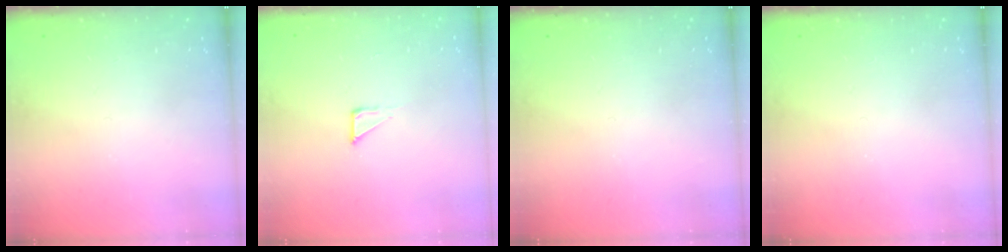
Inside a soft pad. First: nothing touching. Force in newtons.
{"total": 2.1, "press": 2.1, "slide": 0.1}
{"total": 0.0}
{"total": 0.0}